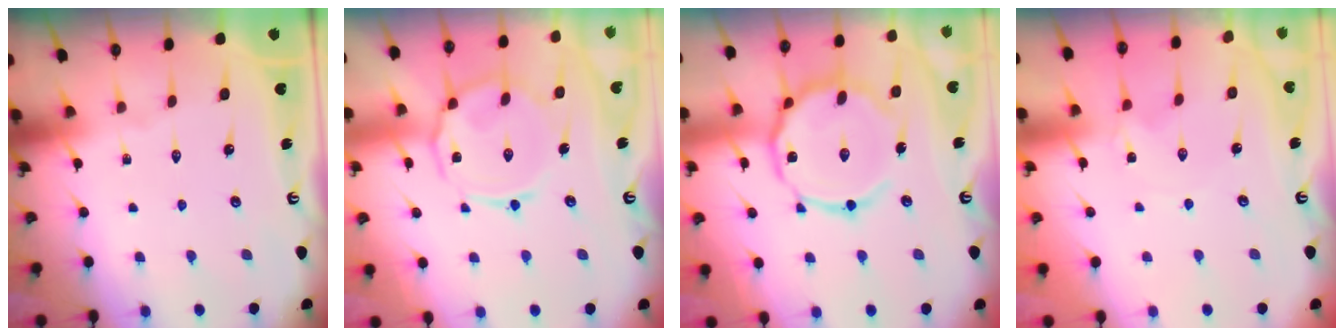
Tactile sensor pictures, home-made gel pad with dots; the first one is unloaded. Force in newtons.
{"total": 10.3, "press": 10.2, "slide": 1.0}
{"total": 17.0, "press": 17.0, "slide": 1.3}
{"total": 0.0}